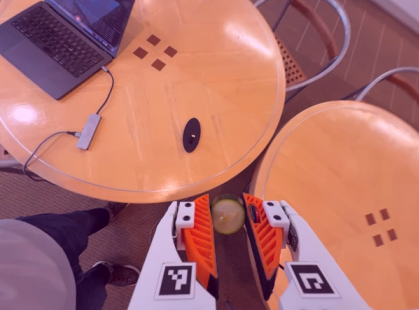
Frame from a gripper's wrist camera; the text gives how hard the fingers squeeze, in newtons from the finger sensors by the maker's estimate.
{"total": 7.8, "left": 8.0, "right": 7.6}